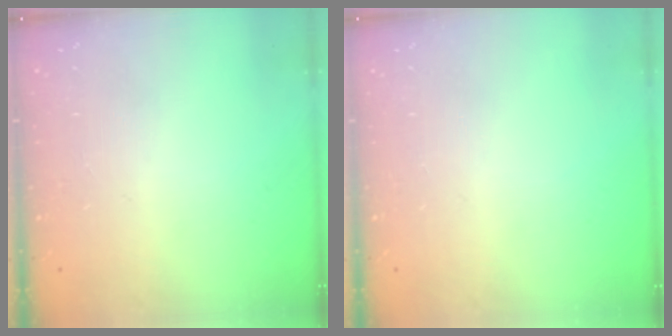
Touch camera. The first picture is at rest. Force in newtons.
{"total": 0.0}